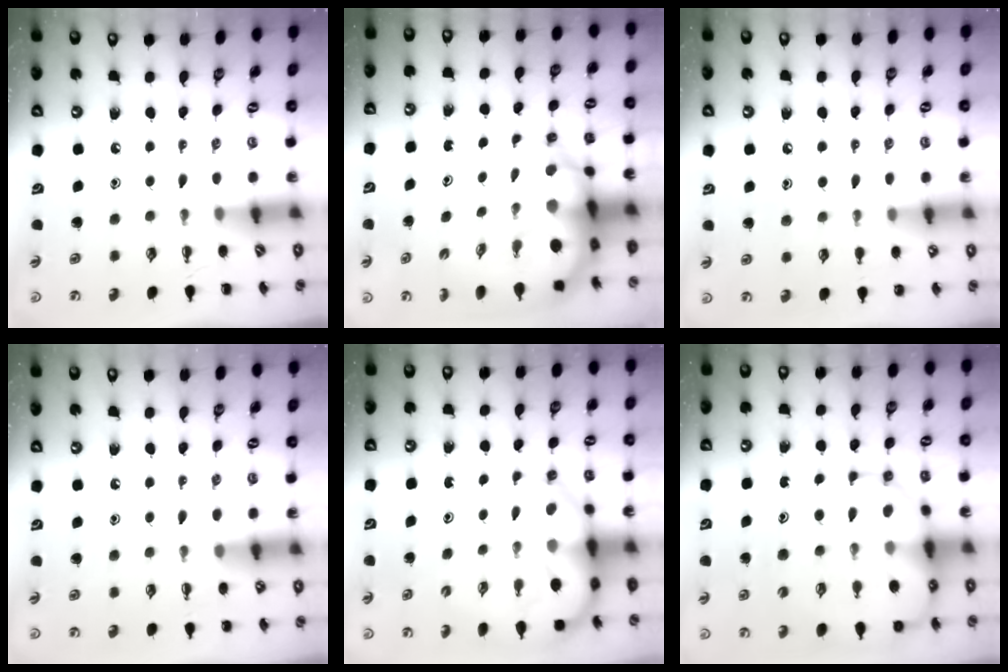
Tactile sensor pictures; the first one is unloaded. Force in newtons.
{"total": 12.4, "press": 12.0, "slide": 3.3}
{"total": 6.8, "press": 6.6, "slide": 1.4}
{"total": 5.9, "press": 5.5, "slide": 2.0}
{"total": 10.7, "press": 10.3, "slide": 3.1}
{"total": 20.8, "press": 20.4, "slide": 4.1}